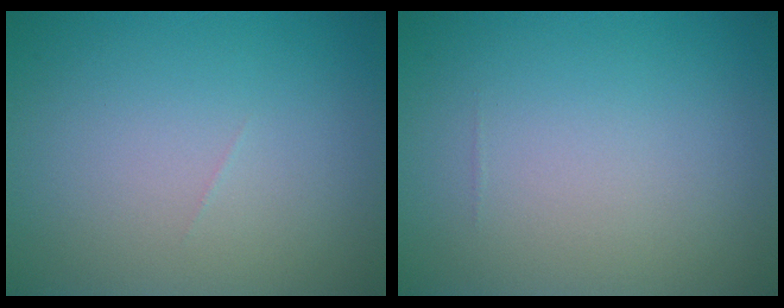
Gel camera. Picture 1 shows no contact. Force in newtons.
{"total": 0.0}